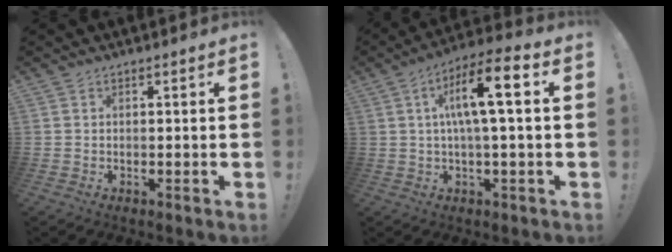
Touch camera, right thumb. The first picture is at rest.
{"total": 12.3, "force": [2.0, 2.4, 11.9], "torque": [-0.209, 0.009, 0.026]}